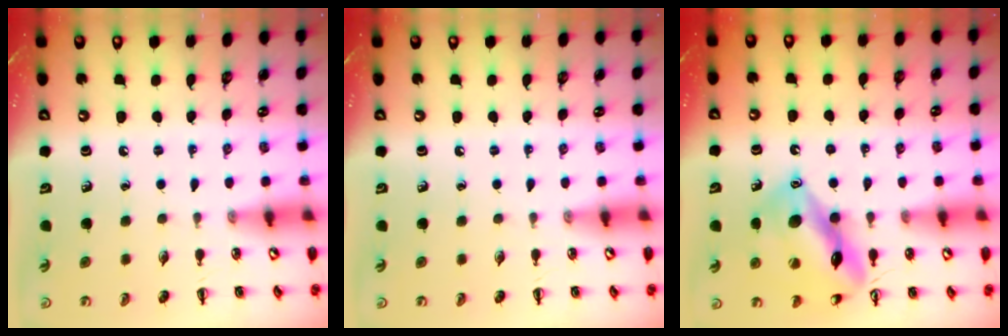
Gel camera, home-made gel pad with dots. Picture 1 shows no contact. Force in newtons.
{"total": 0.0}
{"total": 15.5, "press": 15.3, "slide": 1.8}